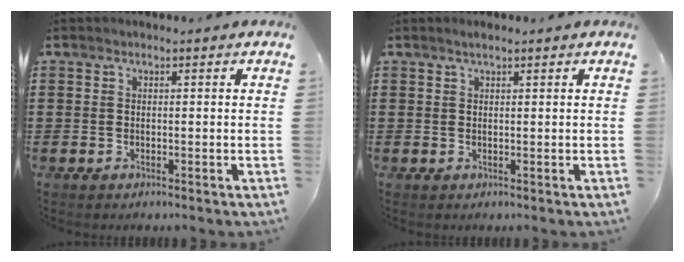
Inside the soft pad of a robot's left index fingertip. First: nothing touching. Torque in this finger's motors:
{"motor_torque": [-0.03, -0.05, 0.09, 0.01]}